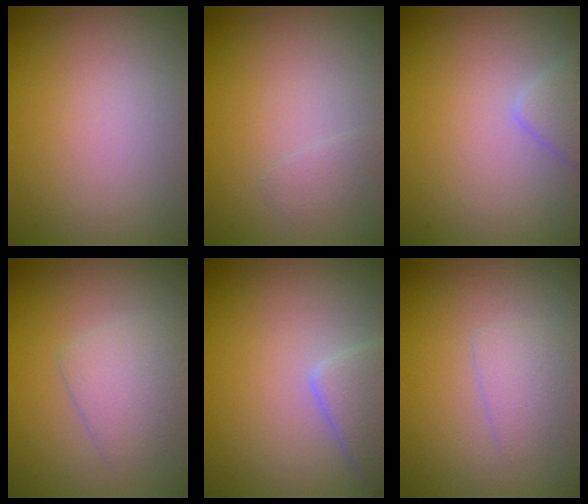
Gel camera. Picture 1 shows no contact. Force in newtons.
{"total": 0.9, "press": 0.9, "slide": 0.0}
{"total": 1.6, "press": 1.6, "slide": 0.1}
{"total": 2.6, "press": 2.6, "slide": 0.1}
{"total": 2.8, "press": 2.8, "slide": 0.2}
{"total": 1.6, "press": 1.6, "slide": 0.0}